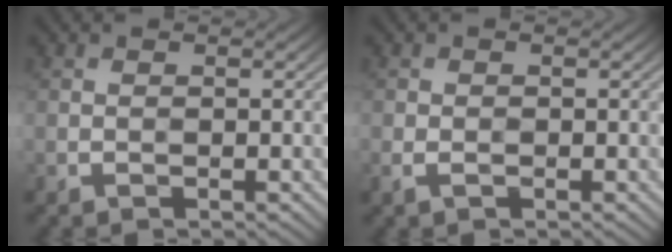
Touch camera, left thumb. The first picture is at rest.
{"total": 1.4, "force": [-0.7, 0.9, 0.8], "torque": [-0.023, -0.004, -0.013]}